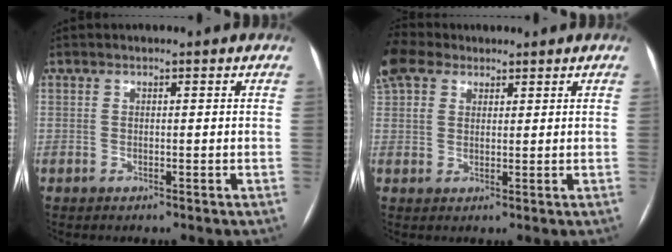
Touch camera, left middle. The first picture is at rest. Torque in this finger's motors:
{"motor_torque": [0.52, -0.19, 1.06, 0.21]}